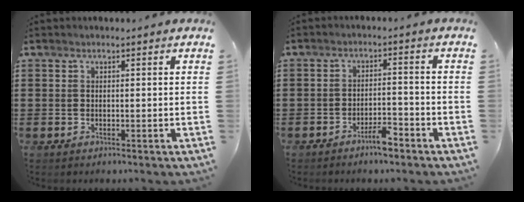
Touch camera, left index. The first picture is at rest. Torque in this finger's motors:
{"motor_torque": [0.41, 0.41, 0.10, 0.03]}